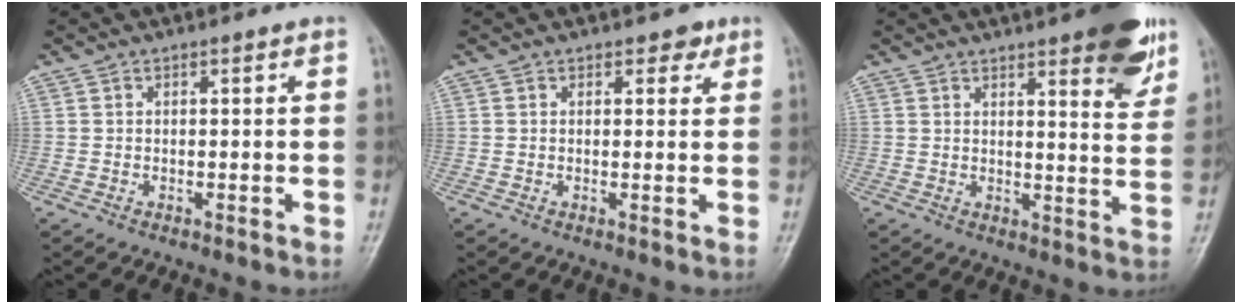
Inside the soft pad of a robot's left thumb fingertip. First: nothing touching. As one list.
[{"total": 2.2, "force": [1.4, 1.4, 1.0], "torque": [0.004, -0.005, 0.015]}, {"total": 12.3, "force": [7.8, 3.5, 8.9], "torque": [-0.083, -0.038, 0.094]}]